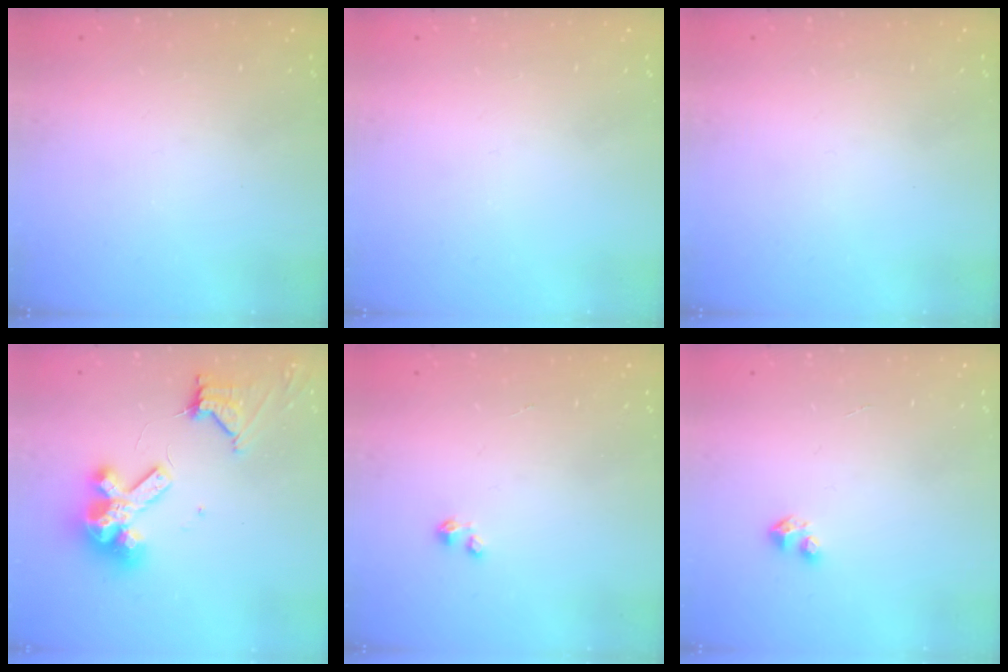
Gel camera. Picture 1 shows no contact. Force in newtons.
{"total": 0.0}
{"total": 0.0}
{"total": 14.3, "press": 14.2, "slide": 1.7}
{"total": 0.0}
{"total": 3.0, "press": 2.9, "slide": 0.2}